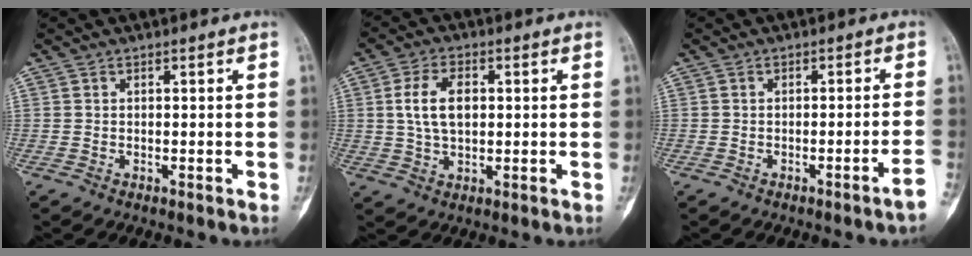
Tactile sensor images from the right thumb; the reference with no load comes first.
{"total": 7.7, "force": [1.2, 4.6, 6.1], "torque": [-0.108, 0.006, 0.023]}
{"total": 3.3, "force": [-2.0, -0.5, 2.6], "torque": [-0.044, 0.013, -0.029]}